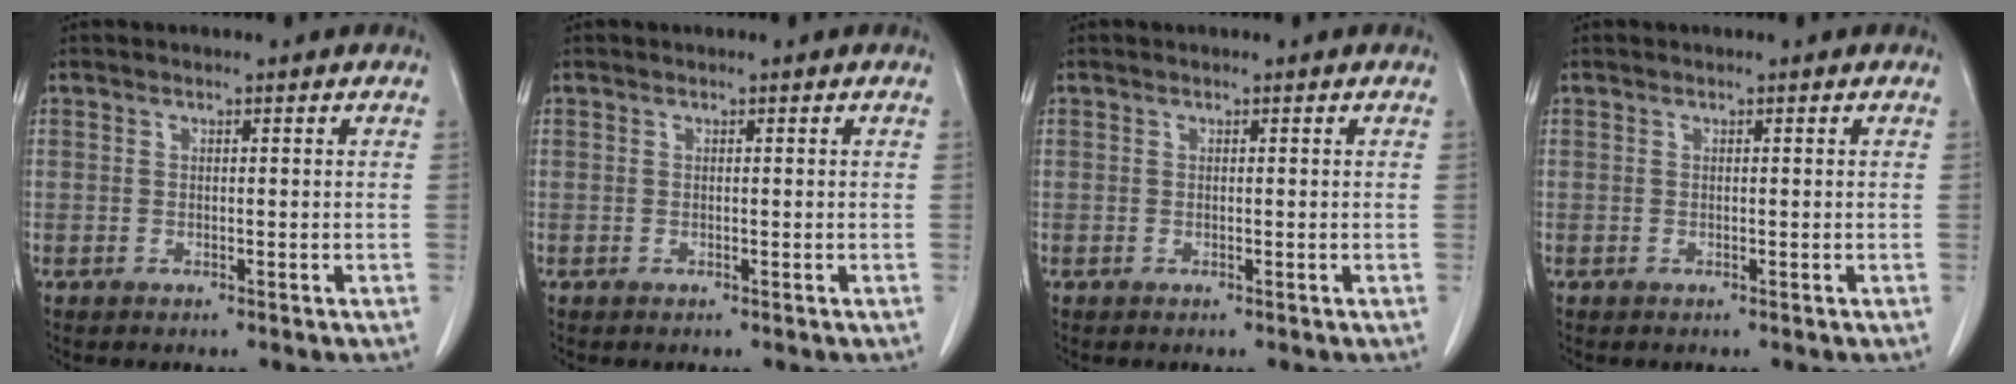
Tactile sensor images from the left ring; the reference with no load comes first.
{"total": 0.0}
{"total": 0.0}
{"total": 0.0}